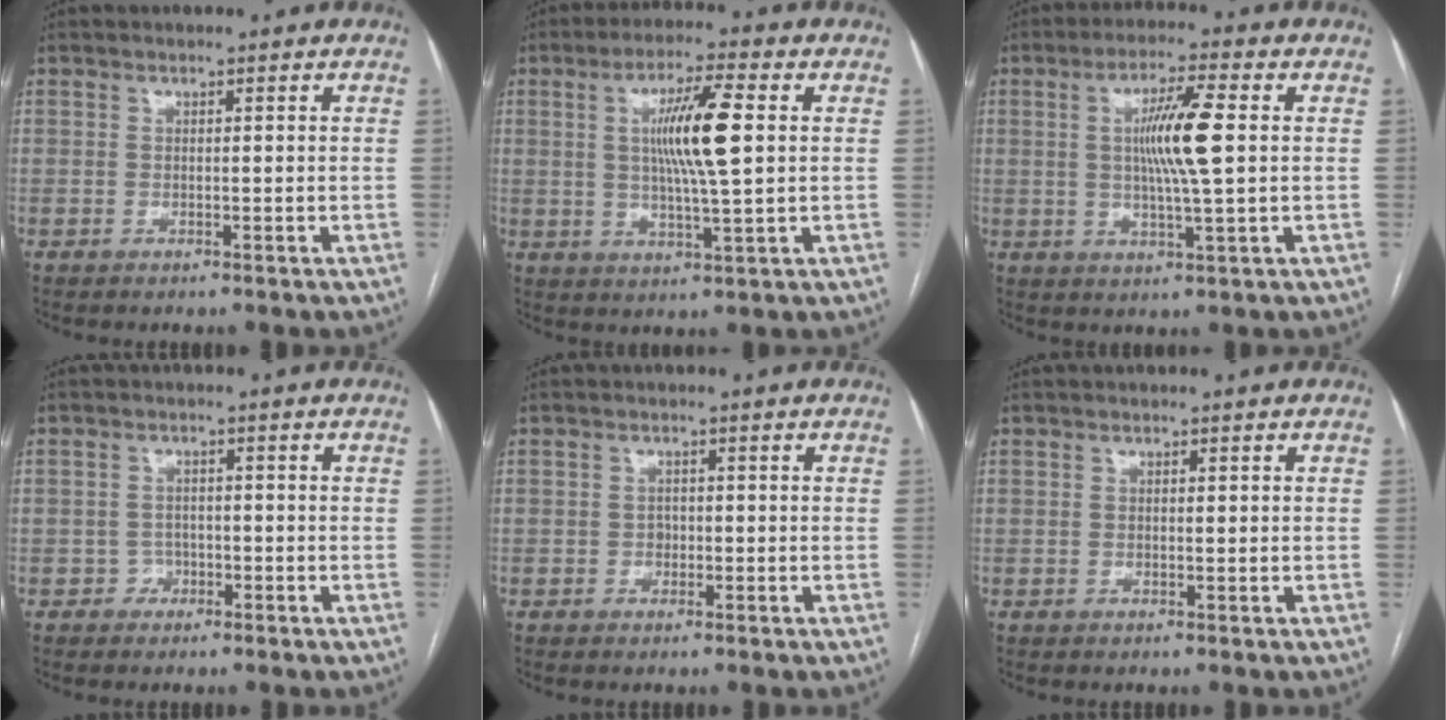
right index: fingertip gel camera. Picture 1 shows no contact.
{"total": 10.2, "force": [1.7, 0.5, 10.0], "torque": [-0.182, 0.001, 0.031]}
{"total": 9.0, "force": [1.1, 0.2, 8.9], "torque": [-0.164, 0.000, 0.020]}
{"total": 2.1, "force": [-1.1, 1.8, -0.1], "torque": [0.012, 0.012, -0.022]}
{"total": 1.2, "force": [-0.3, 1.1, 0.5], "torque": [-0.005, 0.007, -0.001]}
{"total": 0.6, "force": [0.1, 0.1, 0.5], "torque": [-0.009, 0.001, 0.002]}